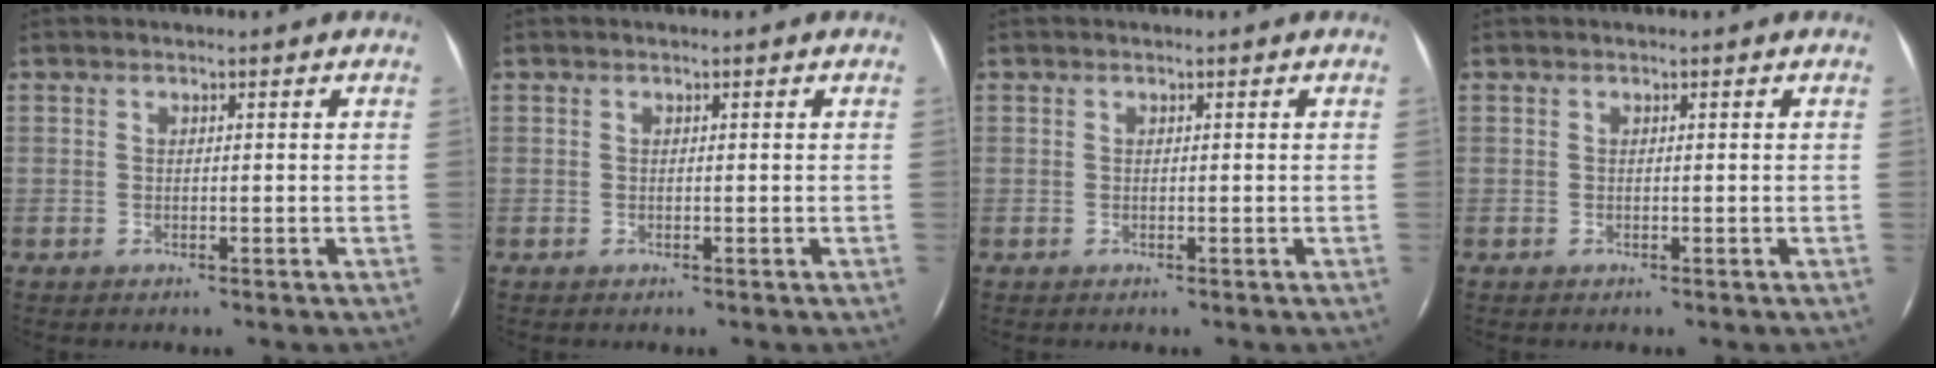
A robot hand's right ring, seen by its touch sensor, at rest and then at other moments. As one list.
[{"total": 0.0}, {"total": 0.0}, {"total": 0.0}]